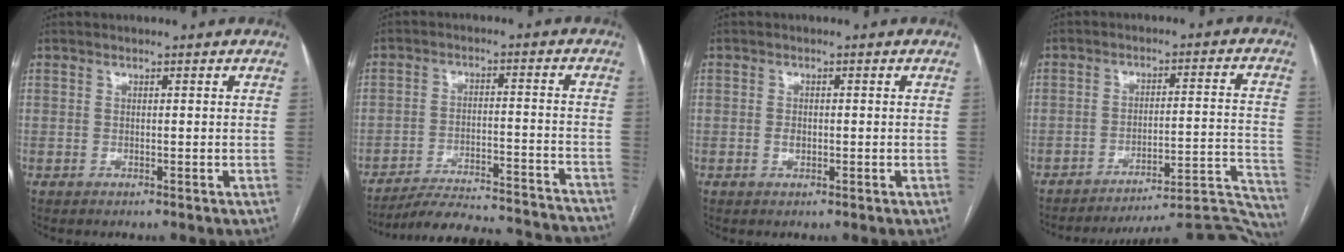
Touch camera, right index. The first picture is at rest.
{"total": 24.4, "force": [-23.1, 3.0, 7.4], "torque": [-0.077, -0.014, -0.306]}
{"total": 1.3, "force": [-0.2, 0.9, 0.9], "torque": [-0.016, 0.001, -0.002]}
{"total": 22.2, "force": [-21.8, -0.2, 4.1], "torque": [0.012, 0.025, -0.269]}